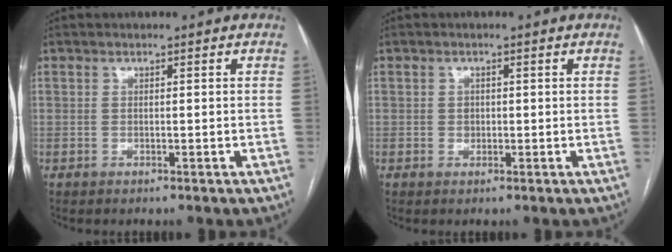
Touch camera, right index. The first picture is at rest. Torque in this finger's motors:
{"motor_torque": [0.25, 0.11, 0.00, 0.01]}